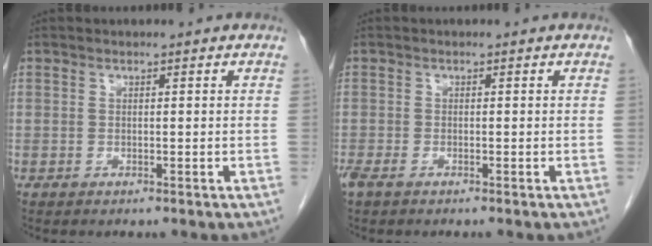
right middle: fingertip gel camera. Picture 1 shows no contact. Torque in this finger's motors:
{"motor_torque": [0.35, -0.24, 0.02, 0.00]}